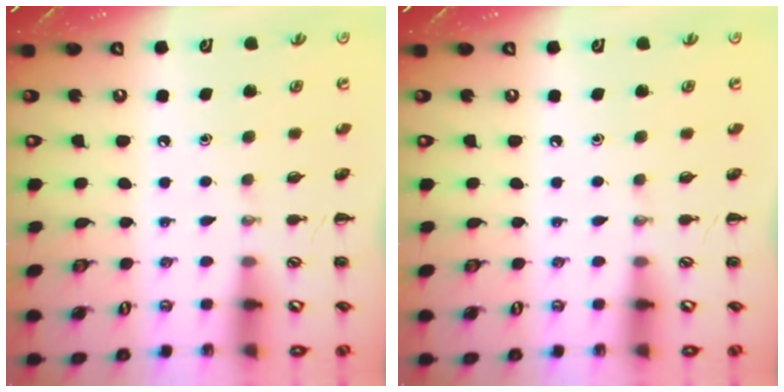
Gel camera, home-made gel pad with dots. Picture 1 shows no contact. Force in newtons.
{"total": 0.0}